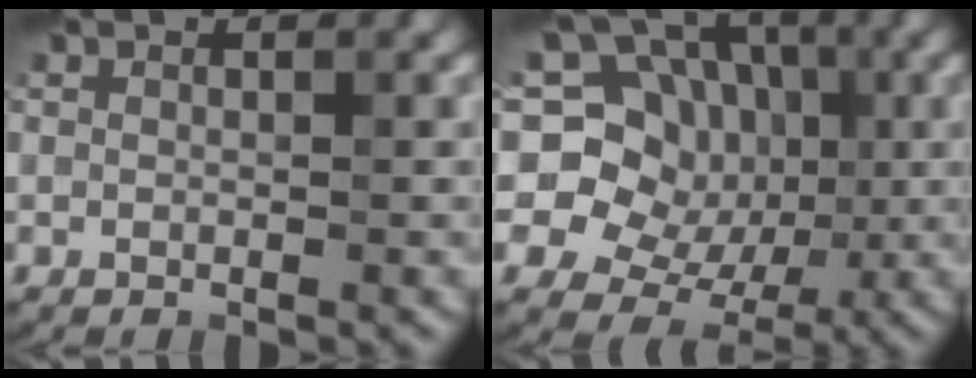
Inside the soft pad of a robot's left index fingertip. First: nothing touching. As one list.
[{"total": 17.0, "force": [3.3, 14.7, 7.9], "torque": [-0.185, 0.050, 0.026]}]